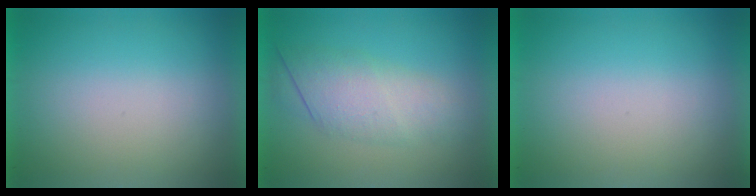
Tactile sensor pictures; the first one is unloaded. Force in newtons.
{"total": 3.0}
{"total": 0.0}